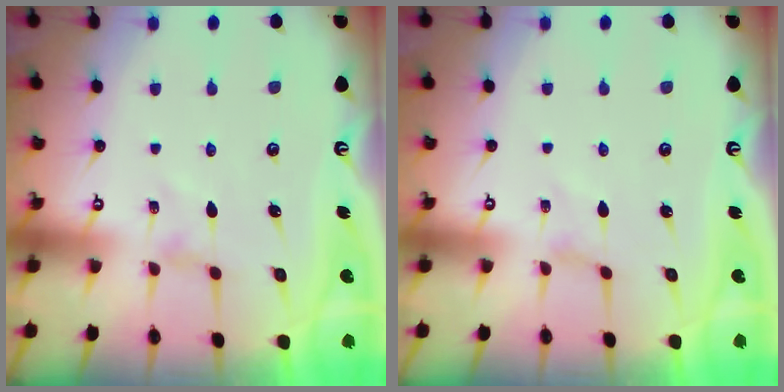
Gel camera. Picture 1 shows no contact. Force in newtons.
{"total": 0.7, "press": 0.7, "slide": 0.2}